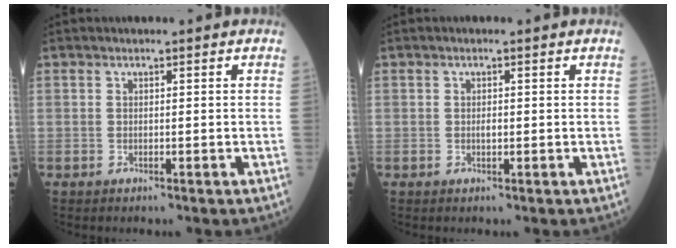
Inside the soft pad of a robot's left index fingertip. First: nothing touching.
{"total": 0.8, "force": [0.0, 0.4, 0.7], "torque": [-0.016, 0.000, 0.001]}